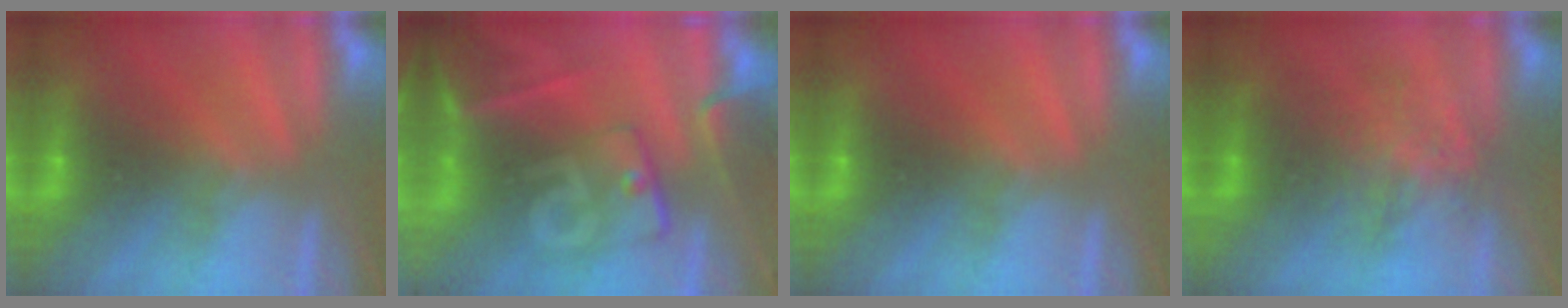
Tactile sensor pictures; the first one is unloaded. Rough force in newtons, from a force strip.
{"total": 8.8}
{"total": 0.0}
{"total": 2.3}